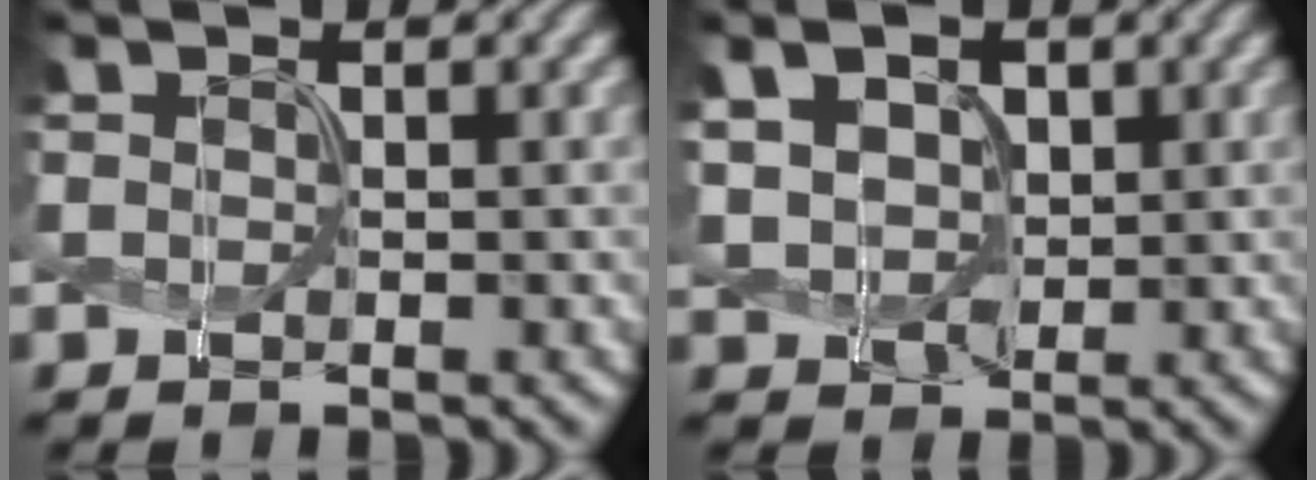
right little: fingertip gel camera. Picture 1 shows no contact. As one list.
[{"total": 5.7, "force": [0.9, 4.5, 3.4], "torque": [-0.092, 0.015, 0.019]}]